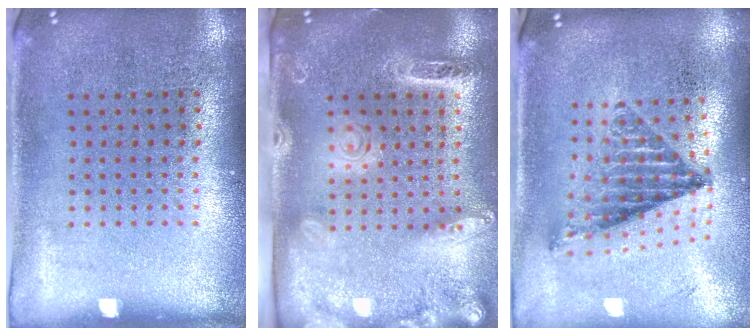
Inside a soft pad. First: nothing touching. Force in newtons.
{"total": 2.5, "press": 2.0, "slide": 1.5}
{"total": 1.1, "press": 1.0, "slide": 0.5}